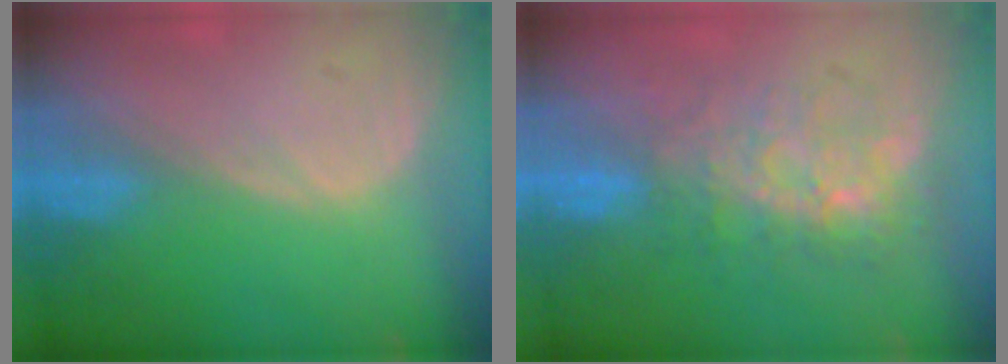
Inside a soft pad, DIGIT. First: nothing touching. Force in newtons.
{"total": 8.4, "press": 7.5, "slide": 4.0}